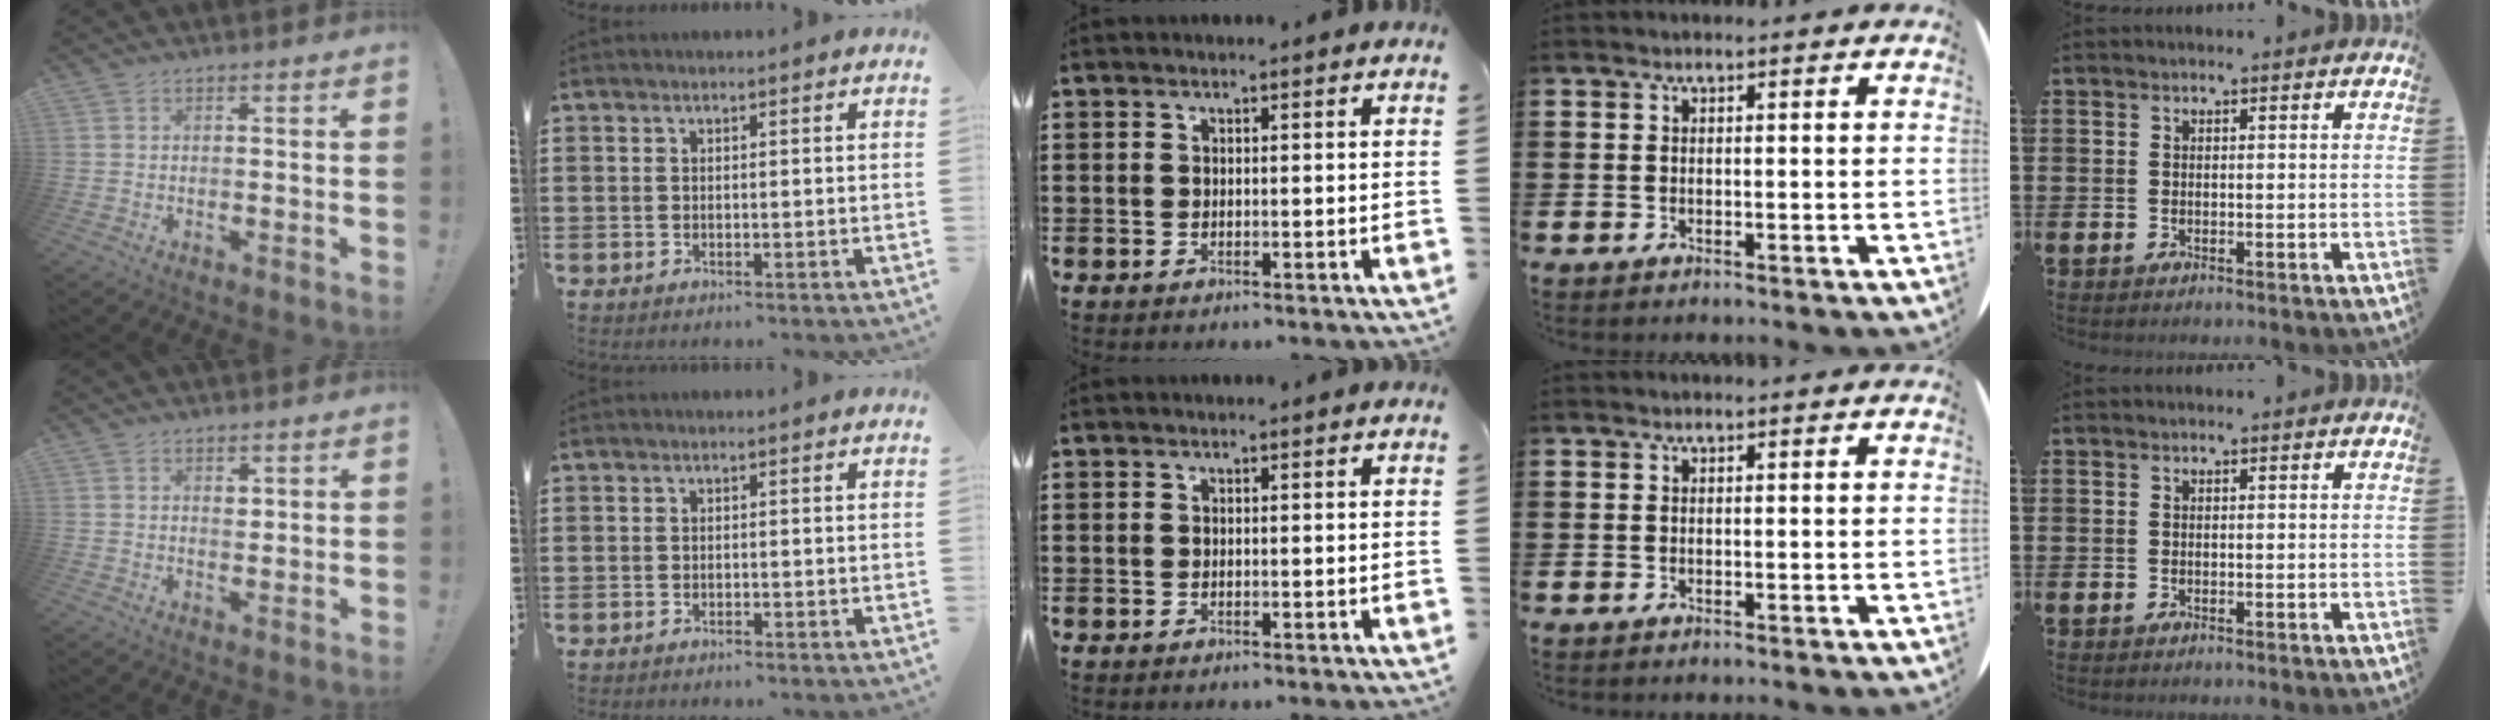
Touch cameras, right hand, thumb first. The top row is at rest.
{"thumb": {"total": 1.5, "force": [0.8, 1.2, 0.6], "torque": [0.010, -0.008, 0.009]}, "index": {"total": 0.6, "force": [-0.6, 0.0, 0.1], "torque": [-0.003, -0.001, -0.012]}}